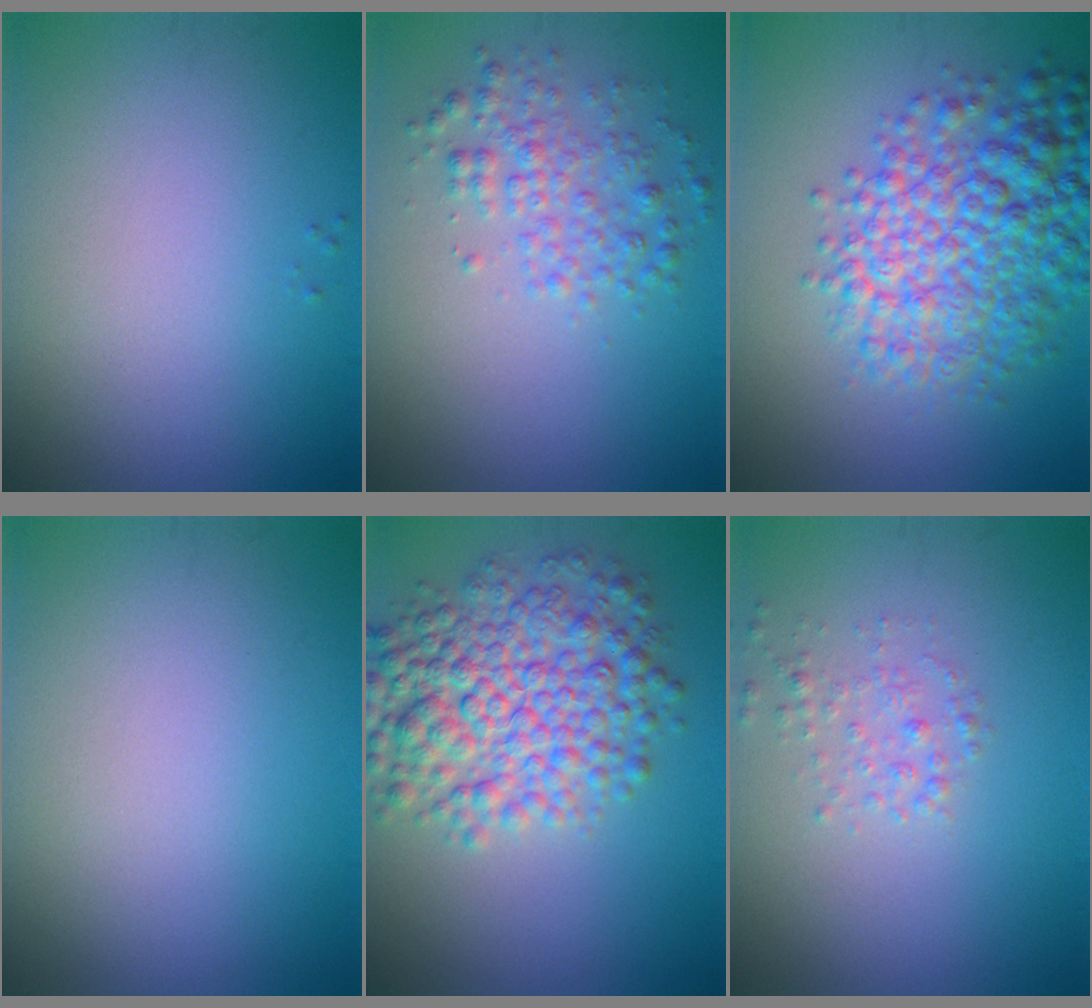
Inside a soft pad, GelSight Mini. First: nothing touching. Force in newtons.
{"total": 2.9, "press": 2.9, "slide": 0.0}
{"total": 8.2, "press": 8.2, "slide": 0.3}
{"total": 0.0}
{"total": 7.8, "press": 7.8, "slide": 0.0}
{"total": 1.4, "press": 1.4, "slide": 0.0}